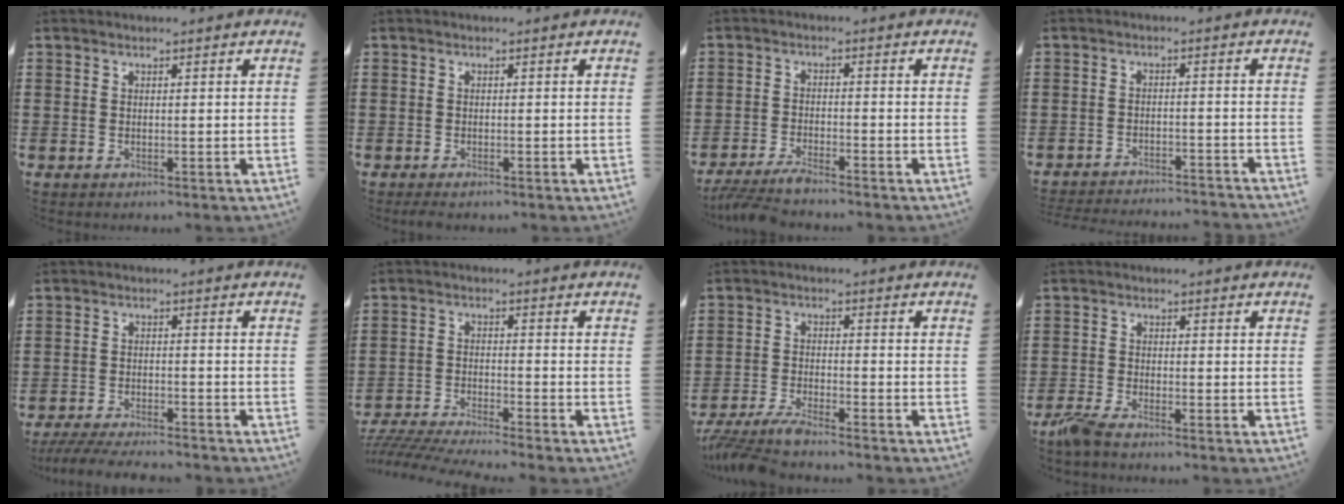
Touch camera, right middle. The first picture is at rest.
{"total": 0.6, "force": [-0.5, 0.2, 0.3], "torque": [-0.007, -0.004, -0.010]}
{"total": 3.7, "force": [-3.3, 0.0, 1.6], "torque": [-0.043, -0.012, -0.068]}
{"total": 3.2, "force": [-3.1, -0.1, 0.2], "torque": [-0.007, 0.001, -0.067]}
{"total": 4.3, "force": [-4.2, 0.2, 1.2], "torque": [-0.033, -0.009, -0.087]}
{"total": 4.6, "force": [-4.4, -0.2, 1.1], "torque": [-0.041, -0.015, -0.094]}
{"total": 4.6, "force": [-4.2, 0.1, 1.9], "torque": [-0.055, -0.017, -0.086]}
{"total": 3.0, "force": [-2.4, 0.2, 1.7], "torque": [-0.057, -0.010, -0.054]}